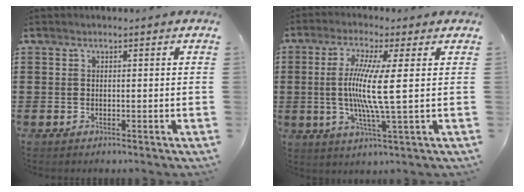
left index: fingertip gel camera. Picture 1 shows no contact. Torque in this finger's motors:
{"motor_torque": [2.08, -0.06, 0.45, 0.21]}